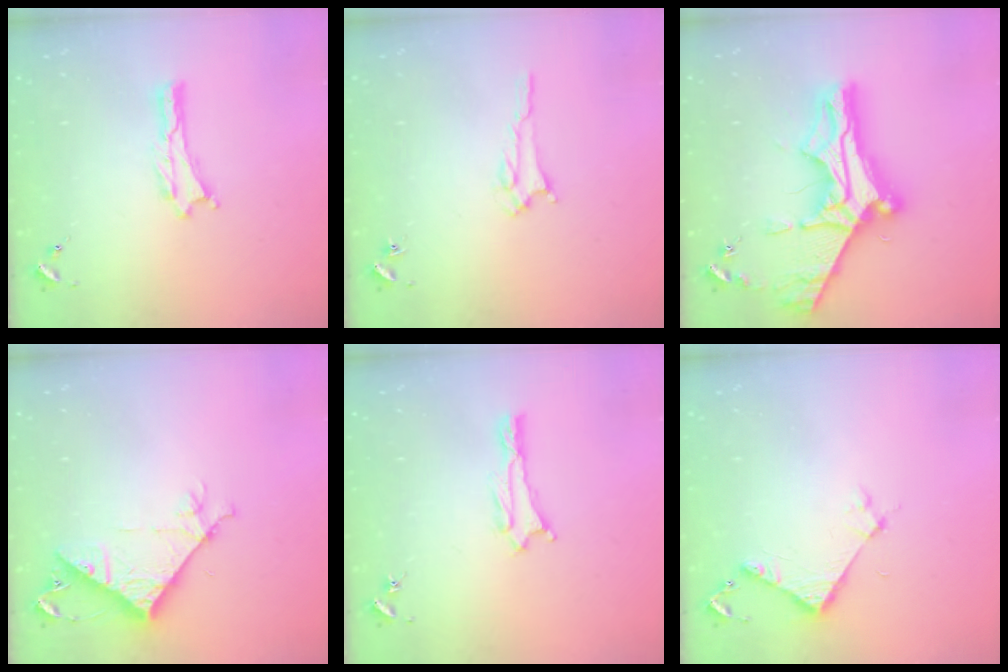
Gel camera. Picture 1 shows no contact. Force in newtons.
{"total": 1.5, "press": 1.5, "slide": 0.2}
{"total": 13.3, "press": 13.2, "slide": 1.4}
{"total": 8.3, "press": 8.3, "slide": 0.8}
{"total": 1.0, "press": 1.0, "slide": 0.2}
{"total": 3.9, "press": 3.9, "slide": 0.3}